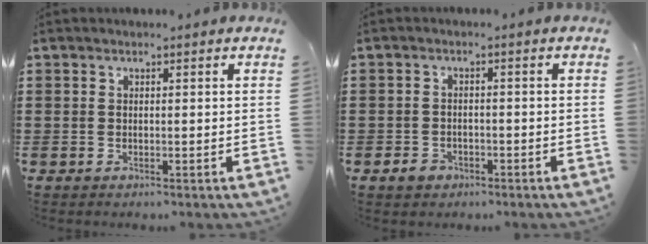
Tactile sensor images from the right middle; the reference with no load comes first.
{"total": 2.1, "force": [-1.4, 1.4, 0.8], "torque": [-0.024, -0.002, -0.030]}